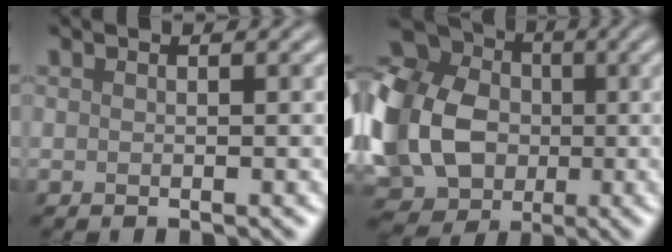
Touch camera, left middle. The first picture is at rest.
{"total": 18.2, "force": [-0.1, 15.0, 10.3], "torque": [-0.242, 0.001, -0.036]}